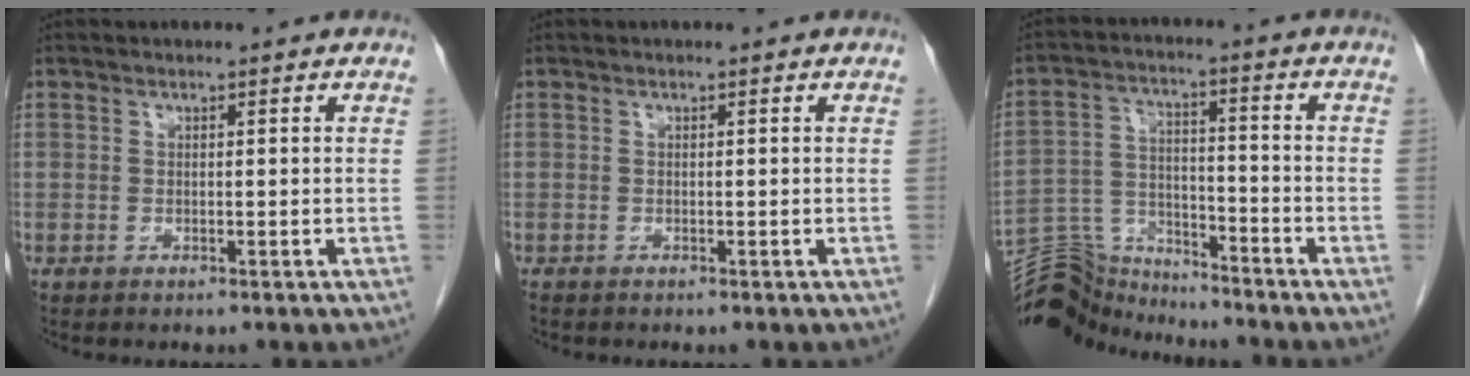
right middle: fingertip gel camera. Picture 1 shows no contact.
{"total": 0.5, "force": [-0.5, 0.2, 0.1], "torque": [-0.008, 0.000, -0.011]}
{"total": 9.2, "force": [-9.1, 0.9, -0.8], "torque": [0.003, 0.027, -0.171]}